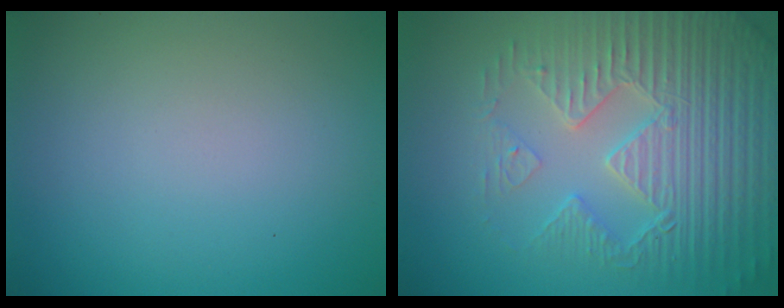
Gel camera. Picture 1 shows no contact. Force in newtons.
{"total": 6.6, "press": 5.5, "slide": 3.6}